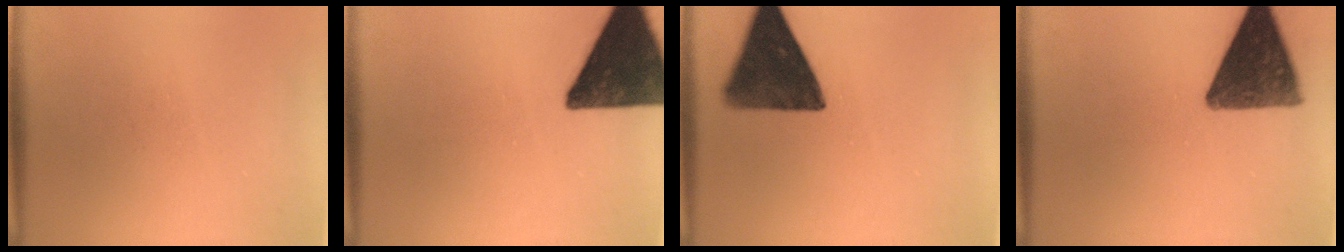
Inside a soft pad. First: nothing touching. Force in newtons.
{"total": 15.3}
{"total": 13.0}
{"total": 12.4}